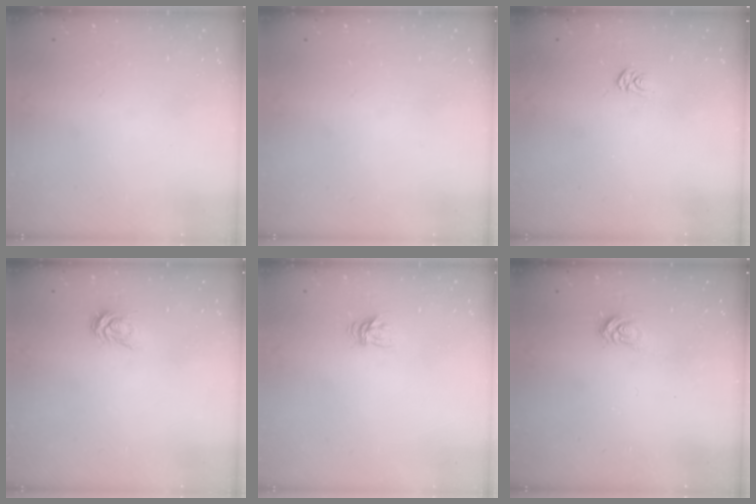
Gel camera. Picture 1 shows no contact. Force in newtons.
{"total": 0.0}
{"total": 2.9, "press": 2.9, "slide": 0.2}
{"total": 4.2, "press": 4.1, "slide": 0.4}
{"total": 4.9, "press": 4.9, "slide": 0.6}
{"total": 5.1, "press": 5.1, "slide": 0.7}